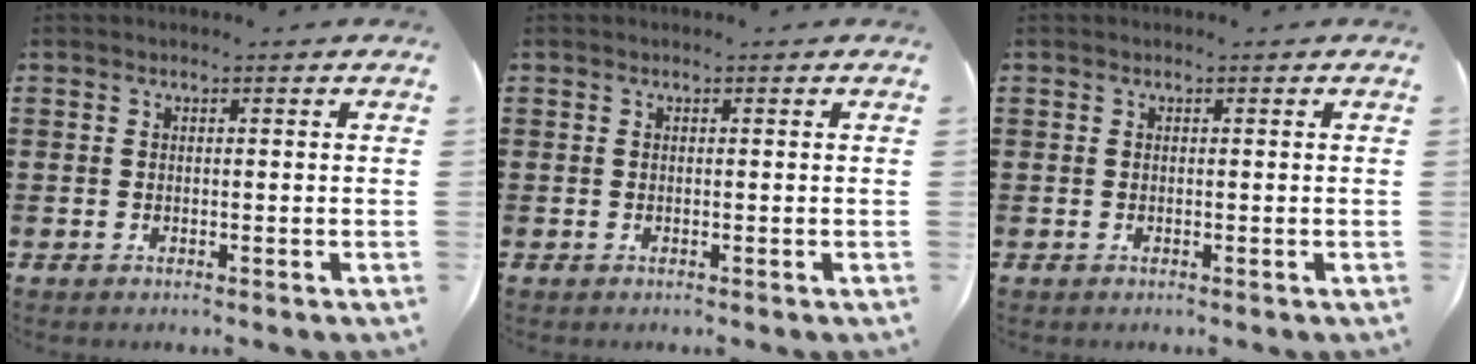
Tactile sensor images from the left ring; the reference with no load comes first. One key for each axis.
{"total": 0.0}
{"total": 0.0}